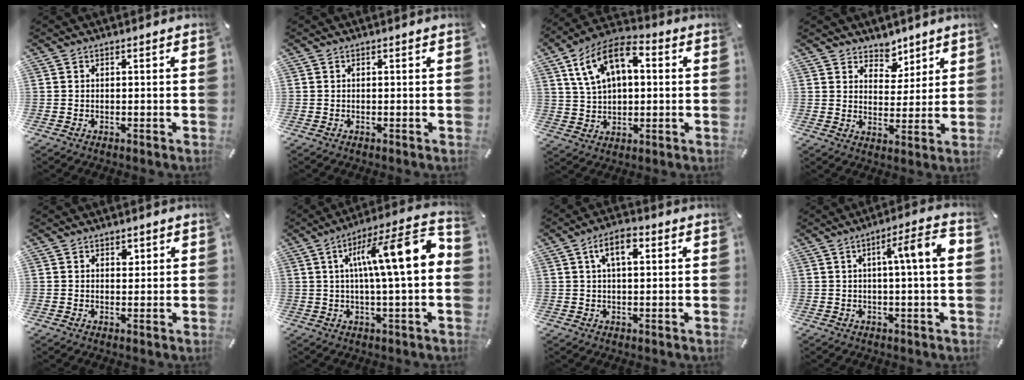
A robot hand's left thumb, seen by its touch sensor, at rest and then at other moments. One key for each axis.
{"total": 0.0}
{"total": 12.7, "fx": 4.6, "fy": 8.2, "fz": 8.5, "tx": -0.170, "ty": 0.004, "tz": 0.087}
{"total": 6.2, "fx": 4.5, "fy": 4.3, "fz": 0.0, "tx": 0.006, "ty": -0.037, "tz": 0.080}
{"total": 1.6, "fx": 0.8, "fy": 1.2, "fz": 0.7, "tx": 0.010, "ty": -0.007, "tz": 0.009}
{"total": 16.0, "fx": 3.1, "fy": 2.7, "fz": 15.5, "tx": -0.253, "ty": -0.004, "tz": 0.038}
{"total": 6.5, "fx": 2.3, "fy": 3.0, "fz": 5.4, "tx": -0.097, "ty": 0.004, "tz": 0.035}
{"total": 9.7, "fx": 1.6, "fy": 1.2, "fz": 9.5, "tx": -0.152, "ty": -0.001, "tz": 0.018}